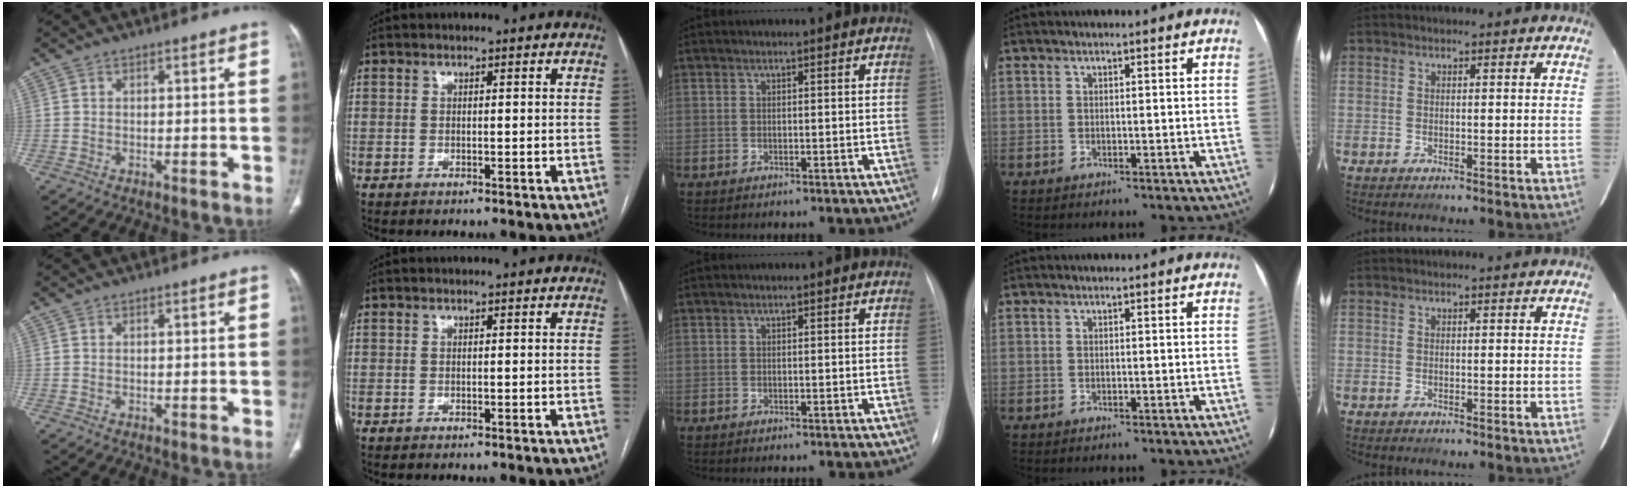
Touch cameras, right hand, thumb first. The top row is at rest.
{}